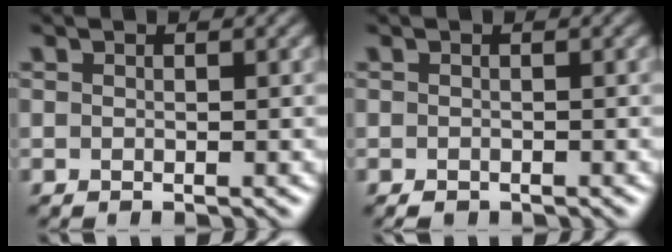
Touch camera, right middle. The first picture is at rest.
{"total": 0.6, "force": [-0.5, 0.3, 0.2], "torque": [-0.004, -0.003, -0.007]}